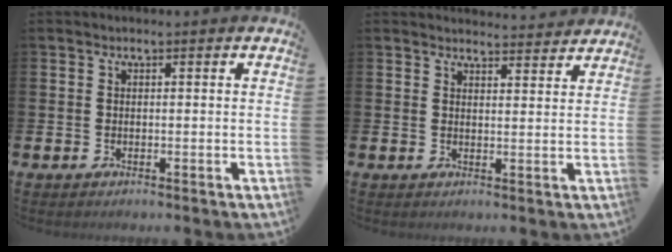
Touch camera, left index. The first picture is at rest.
{"total": 3.2, "force": [3.2, 0.3, -0.1], "torque": [0.007, -0.023, 0.056]}